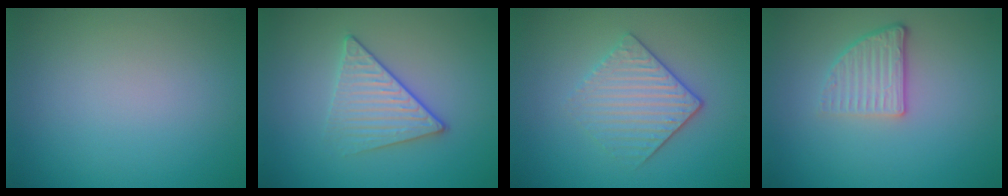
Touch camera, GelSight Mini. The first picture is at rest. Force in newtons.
{"total": 3.2, "press": 3.0, "slide": 1.2}
{"total": 3.7, "press": 3.3, "slide": 1.7}
{"total": 3.0, "press": 2.3, "slide": 1.8}